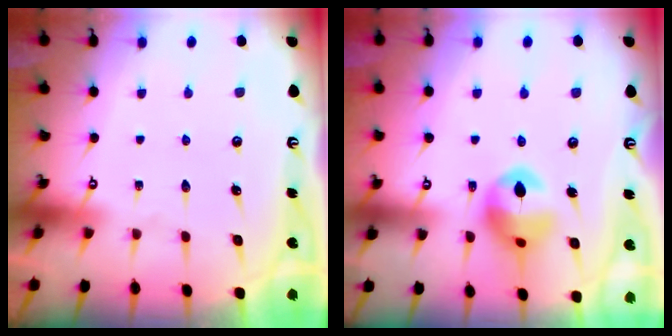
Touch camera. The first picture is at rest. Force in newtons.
{"total": 12.7, "press": 12.6, "slide": 1.5}